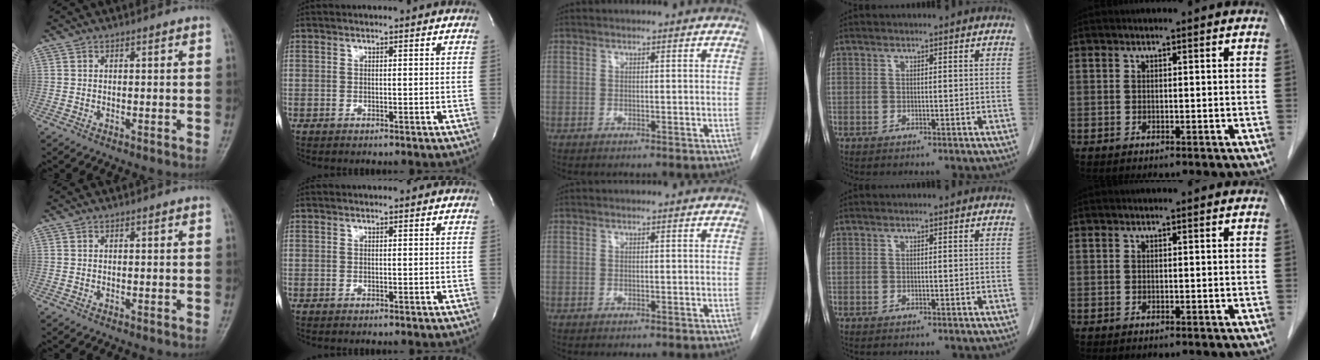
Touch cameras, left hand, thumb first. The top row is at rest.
{}